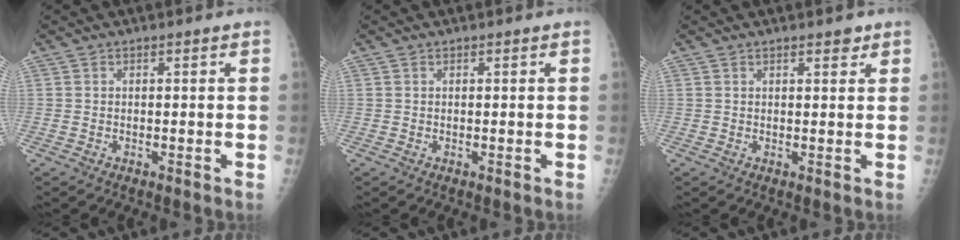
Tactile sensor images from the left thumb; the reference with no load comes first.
{"total": 0.0}
{"total": 1.7, "force": [1.2, 0.6, 1.0], "torque": [-0.007, -0.005, 0.014]}